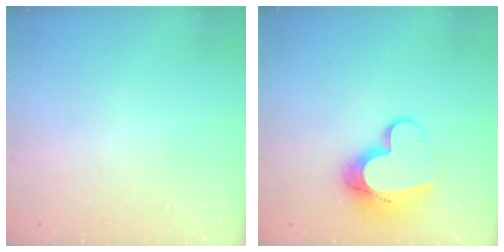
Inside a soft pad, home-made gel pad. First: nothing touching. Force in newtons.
{"total": 11.5, "press": 11.4, "slide": 1.2}